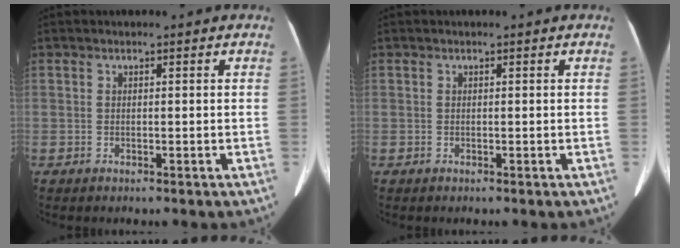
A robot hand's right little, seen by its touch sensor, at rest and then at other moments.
{"total": 0.0}